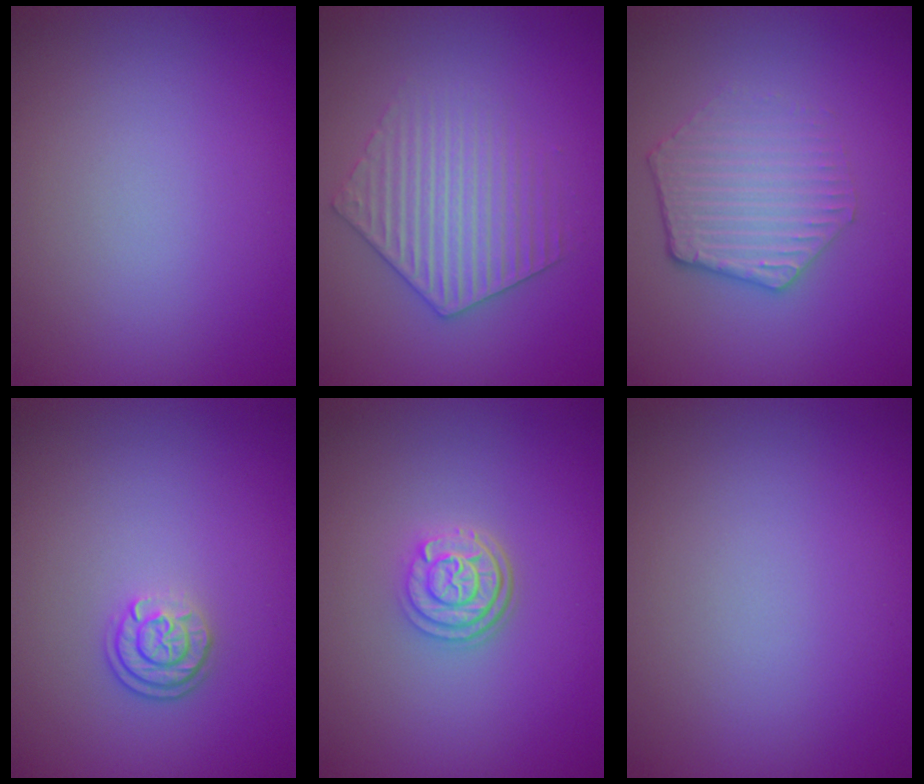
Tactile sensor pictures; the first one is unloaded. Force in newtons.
{"total": 3.5, "press": 3.4, "slide": 0.7}
{"total": 3.5, "press": 3.0, "slide": 1.7}
{"total": 2.3, "press": 1.7, "slide": 1.4}
{"total": 3.0, "press": 2.4, "slide": 1.8}
{"total": 0.0}